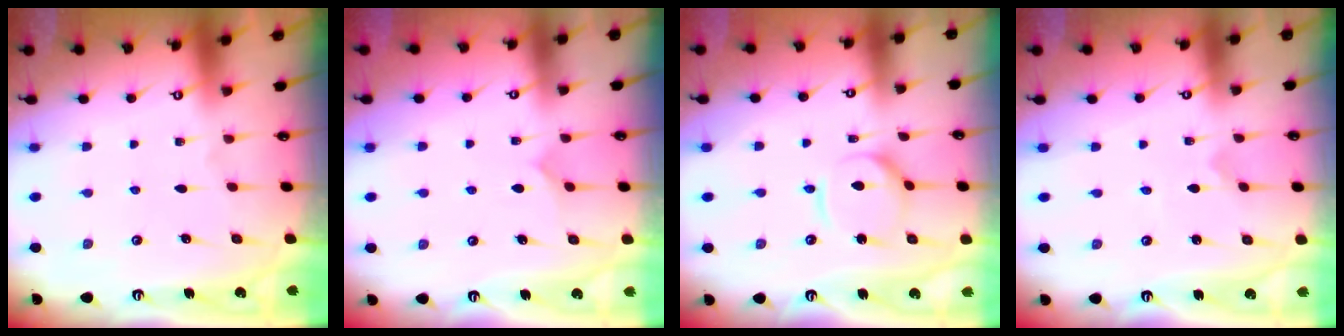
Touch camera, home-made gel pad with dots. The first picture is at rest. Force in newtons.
{"total": 3.3, "press": 3.3, "slide": 0.4}
{"total": 7.2, "press": 7.2, "slide": 0.7}
{"total": 0.0}